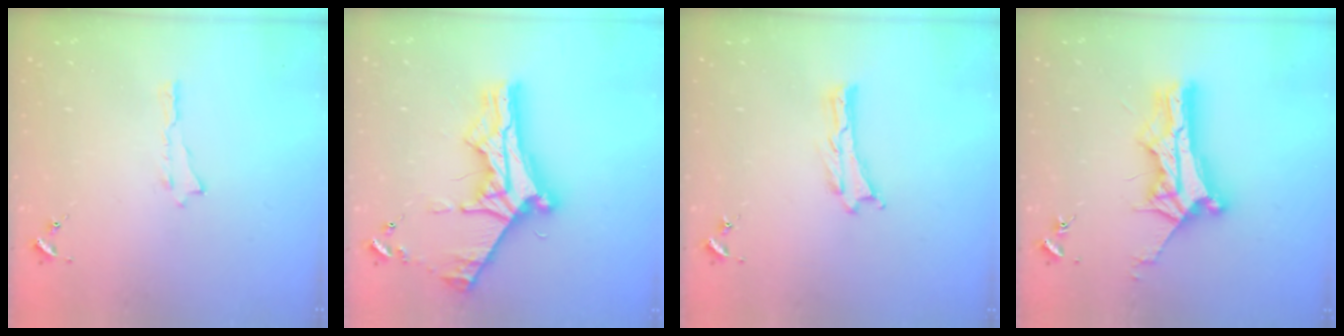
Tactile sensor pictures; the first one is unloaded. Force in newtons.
{"total": 10.9, "press": 10.8, "slide": 1.0}
{"total": 0.0}
{"total": 9.2, "press": 9.2, "slide": 0.4}